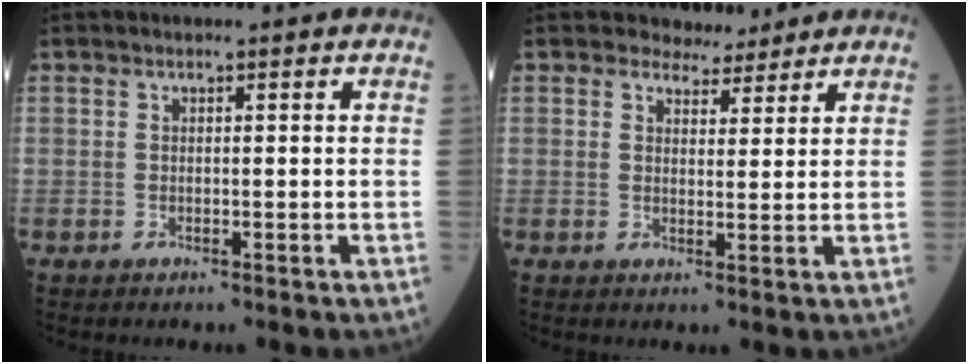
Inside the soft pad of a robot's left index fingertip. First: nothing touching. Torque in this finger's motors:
{"motor_torque": [0.32, -0.28, 0.03, -0.01]}